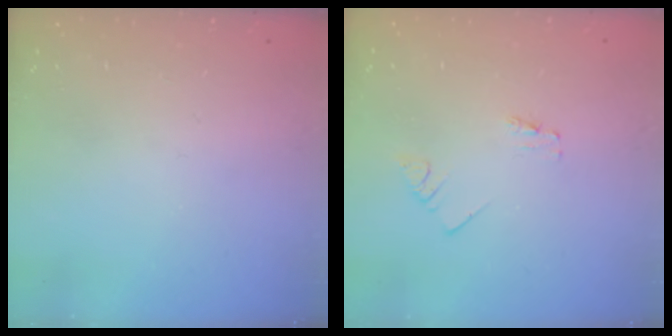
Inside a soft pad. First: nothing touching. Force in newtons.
{"total": 0.0}